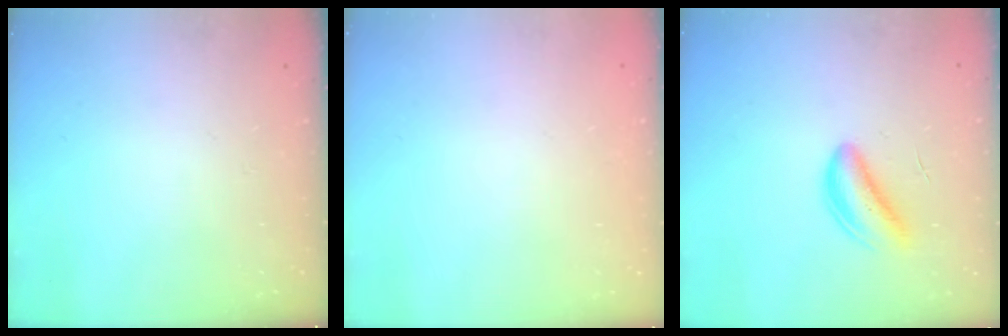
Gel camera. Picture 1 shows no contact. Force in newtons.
{"total": 2.0, "press": 2.0, "slide": 0.1}
{"total": 6.3, "press": 6.1, "slide": 1.6}